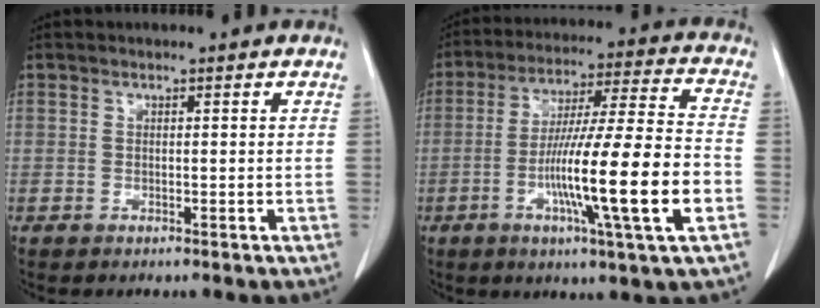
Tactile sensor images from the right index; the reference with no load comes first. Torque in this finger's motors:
{"motor_torque": [2.14, 0.00, 1.05, 0.21]}